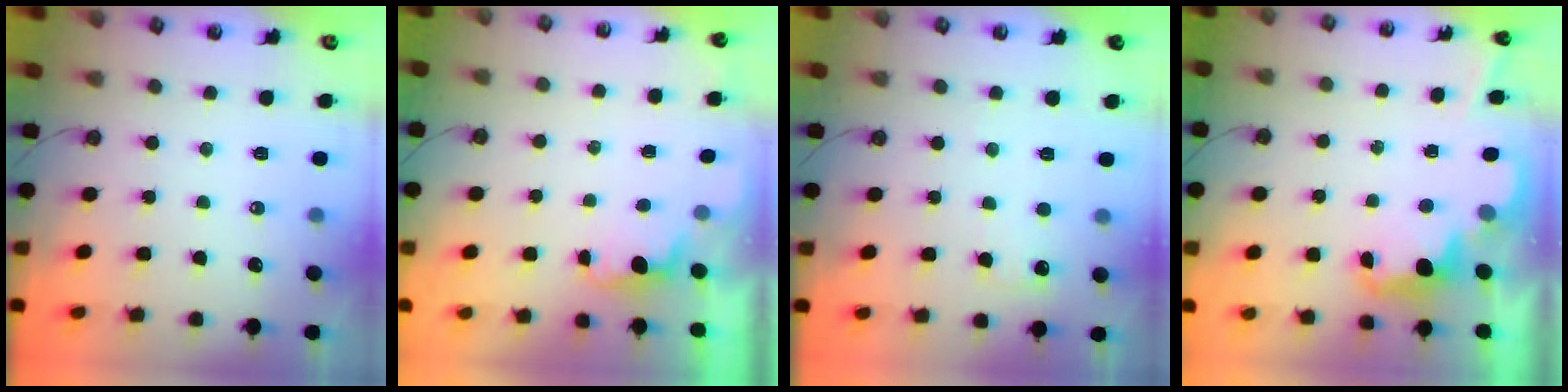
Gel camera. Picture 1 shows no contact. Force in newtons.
{"total": 0.8, "press": 0.2, "slide": 0.7}
{"total": 5.2, "press": 5.0, "slide": 1.1}
{"total": 2.5, "press": 2.5, "slide": 0.6}